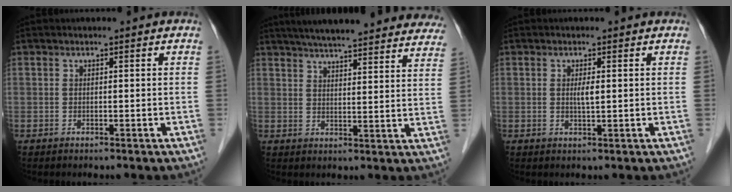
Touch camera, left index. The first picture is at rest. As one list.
[{"total": 27.2, "force": [24.3, 4.0, 11.7], "torque": [-0.179, -0.025, 0.293]}, {"total": 1.5, "force": [-0.3, 0.1, 1.4], "torque": [-0.031, -0.006, -0.003]}]